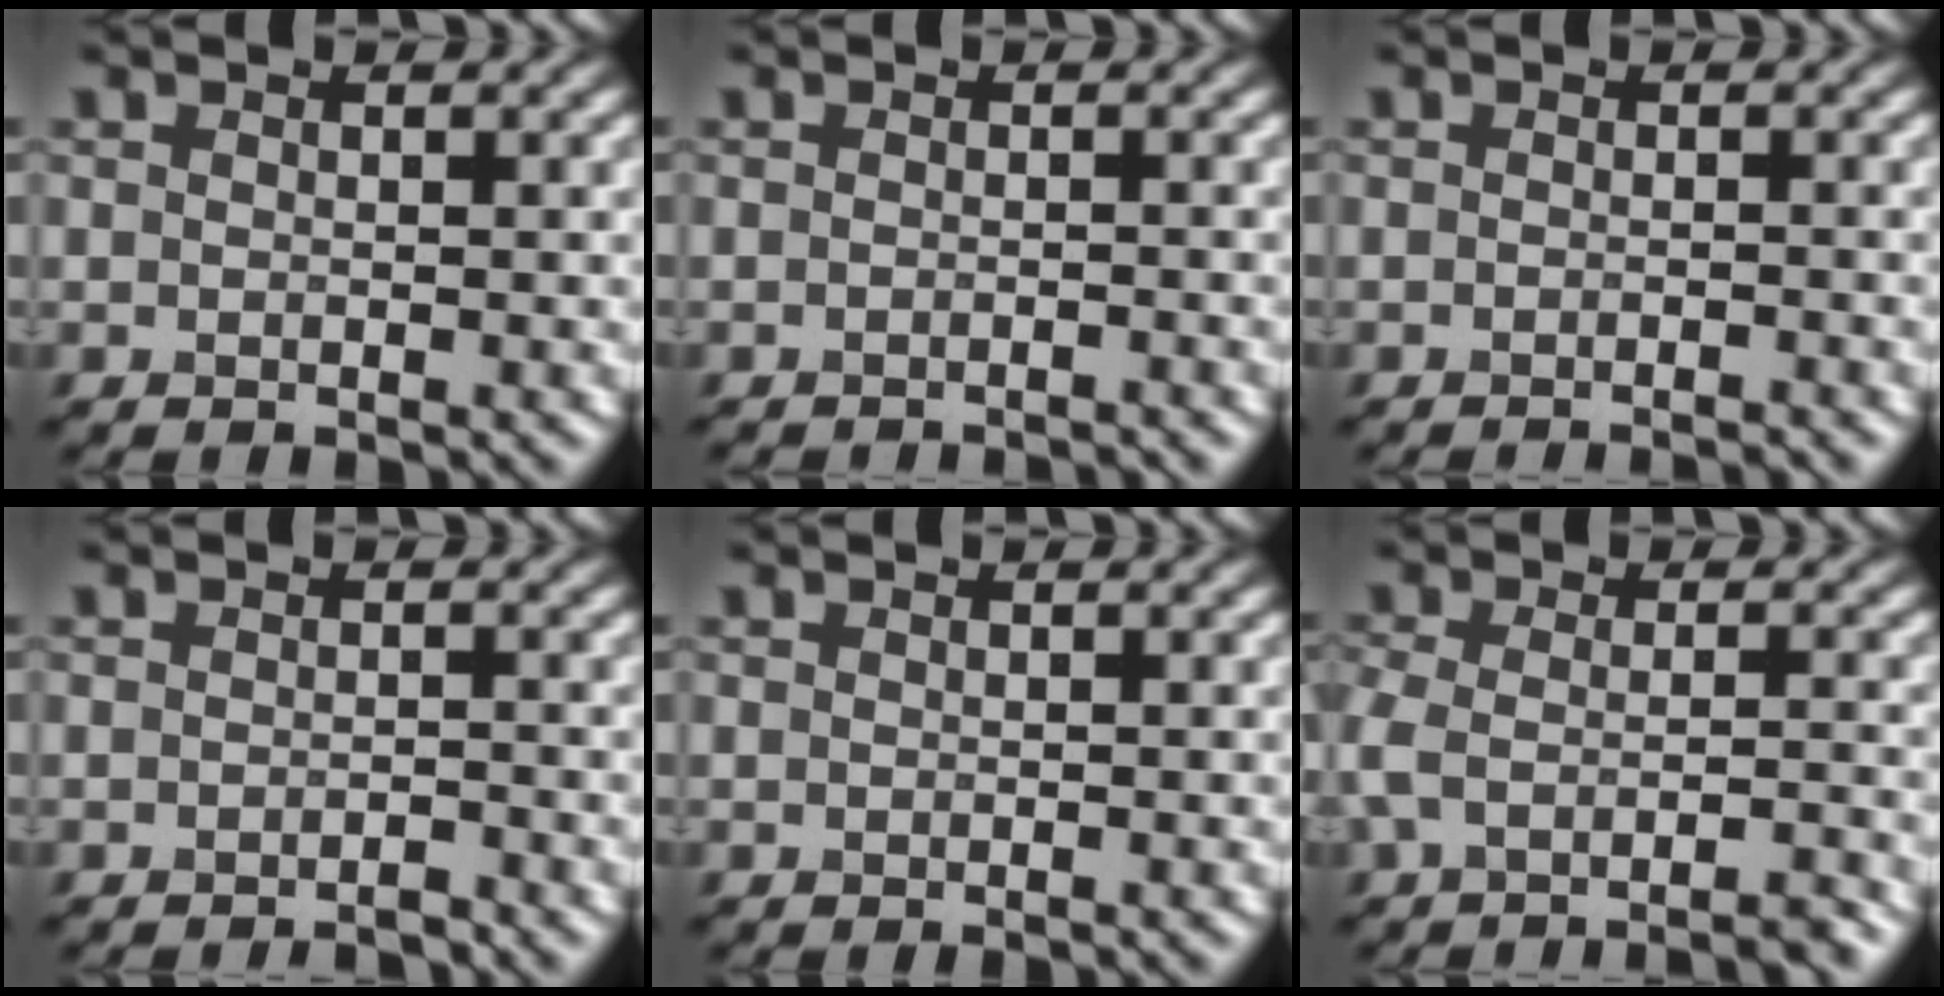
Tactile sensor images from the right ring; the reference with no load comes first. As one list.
[{"total": 2.2, "force": [-2.2, 0.2, 0.6], "torque": [0.002, -0.006, -0.029]}, {"total": 1.8, "force": [-1.5, 0.2, 0.9], "torque": [0.001, 0.000, -0.024]}, {"total": 1.2, "force": [-1.1, 0.1, 0.4], "torque": [-0.003, 0.002, -0.020]}, {"total": 0.0}, {"total": 4.8, "force": [-3.2, 1.2, 3.3], "torque": [-0.063, -0.011, -0.058]}]